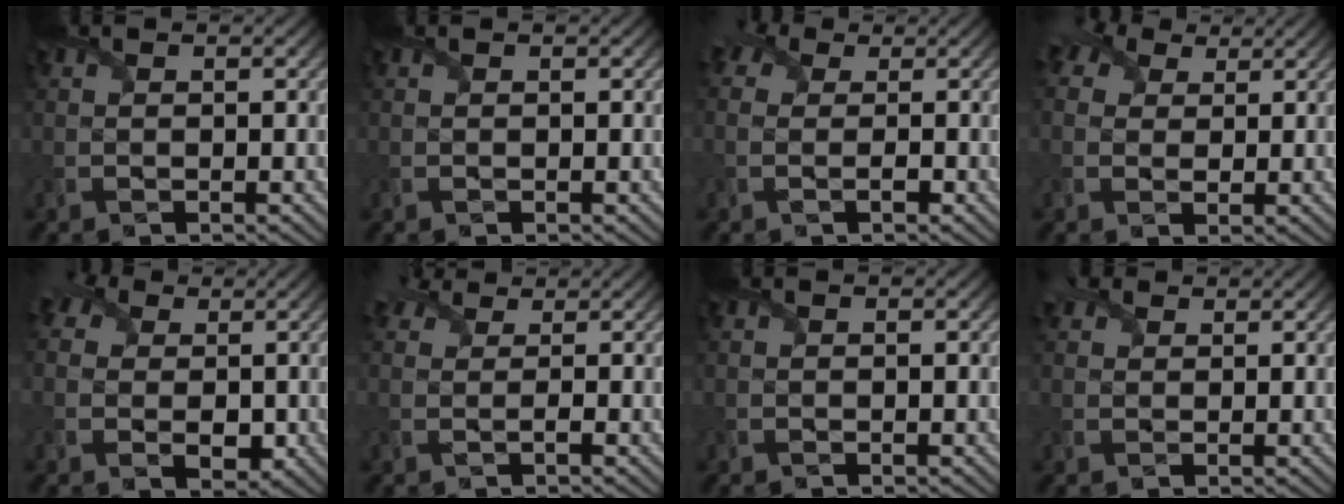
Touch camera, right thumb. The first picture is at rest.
{"total": 0.0}
{"total": 5.0, "force": [-0.1, 3.8, 3.2], "torque": [-0.066, 0.006, -0.013]}
{"total": 6.5, "force": [3.3, 4.3, 3.6], "torque": [-0.102, 0.022, 0.049]}
{"total": 7.9, "force": [1.2, 6.4, 4.5], "torque": [-0.105, -0.006, 0.015]}
{"total": 2.6, "force": [1.1, 1.8, 1.5], "torque": [-0.027, 0.005, 0.013]}
{"total": 0.0}
{"total": 2.1, "force": [1.5, 1.3, 0.6], "torque": [-0.017, 0.009, 0.028]}